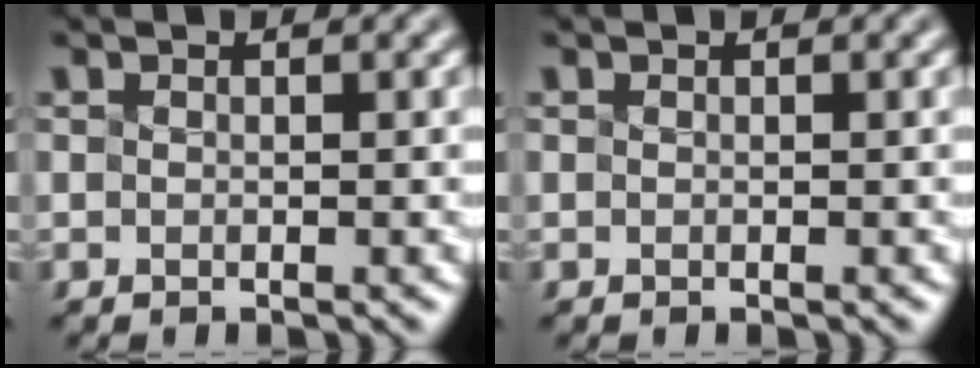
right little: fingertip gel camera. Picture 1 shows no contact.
{"total": 0.0}